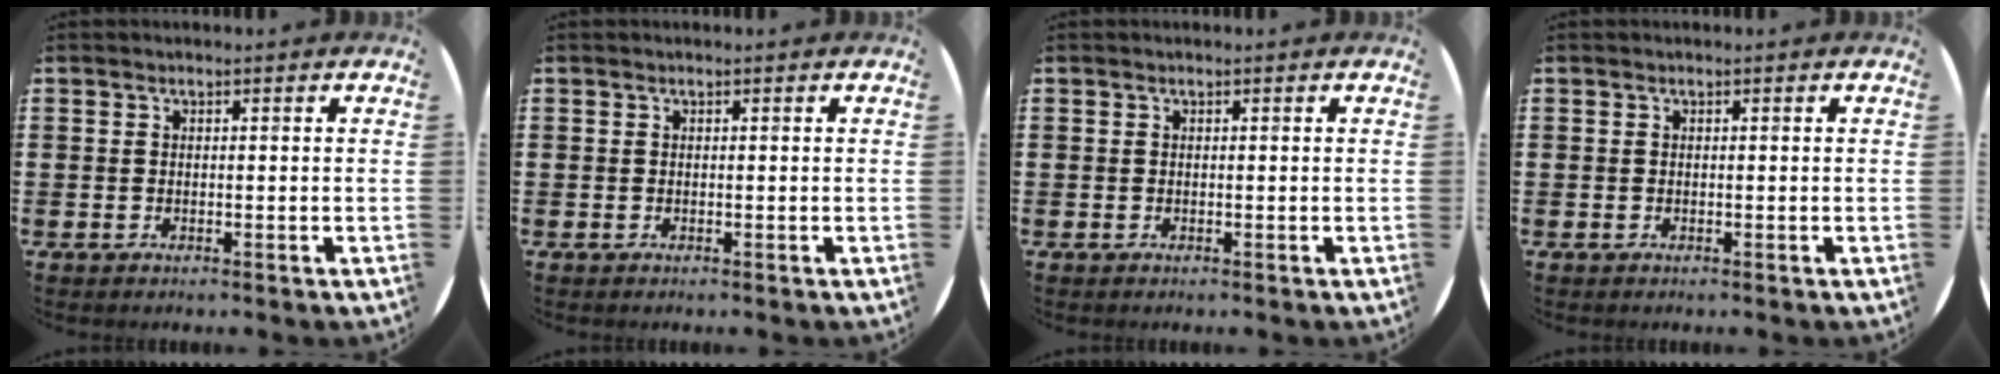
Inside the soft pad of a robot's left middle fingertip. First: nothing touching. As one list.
[{"total": 0.0}, {"total": 0.0}, {"total": 0.0}]